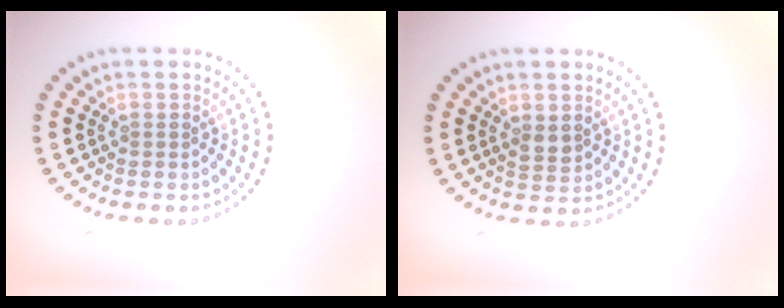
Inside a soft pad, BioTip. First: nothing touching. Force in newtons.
{"total": 1.5, "press": 1.4, "slide": 0.4}